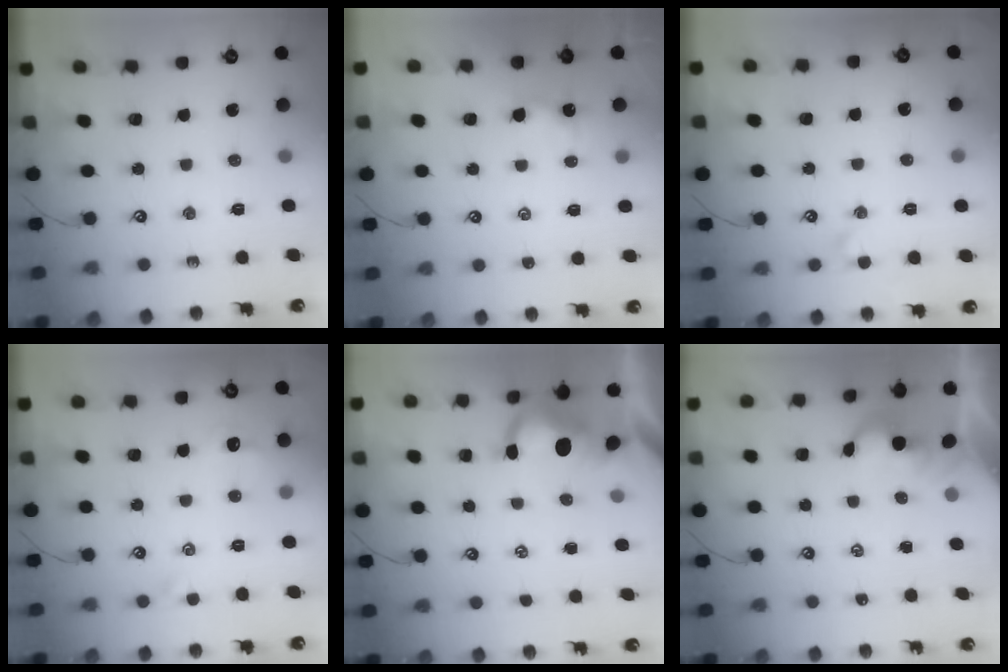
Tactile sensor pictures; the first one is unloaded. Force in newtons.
{"total": 0.6, "press": 0.5, "slide": 0.3}
{"total": 1.6, "press": 1.5, "slide": 0.4}
{"total": 0.9, "press": 0.6, "slide": 0.7}
{"total": 2.8, "press": 2.6, "slide": 0.9}
{"total": 2.2, "press": 2.2, "slide": 0.4}